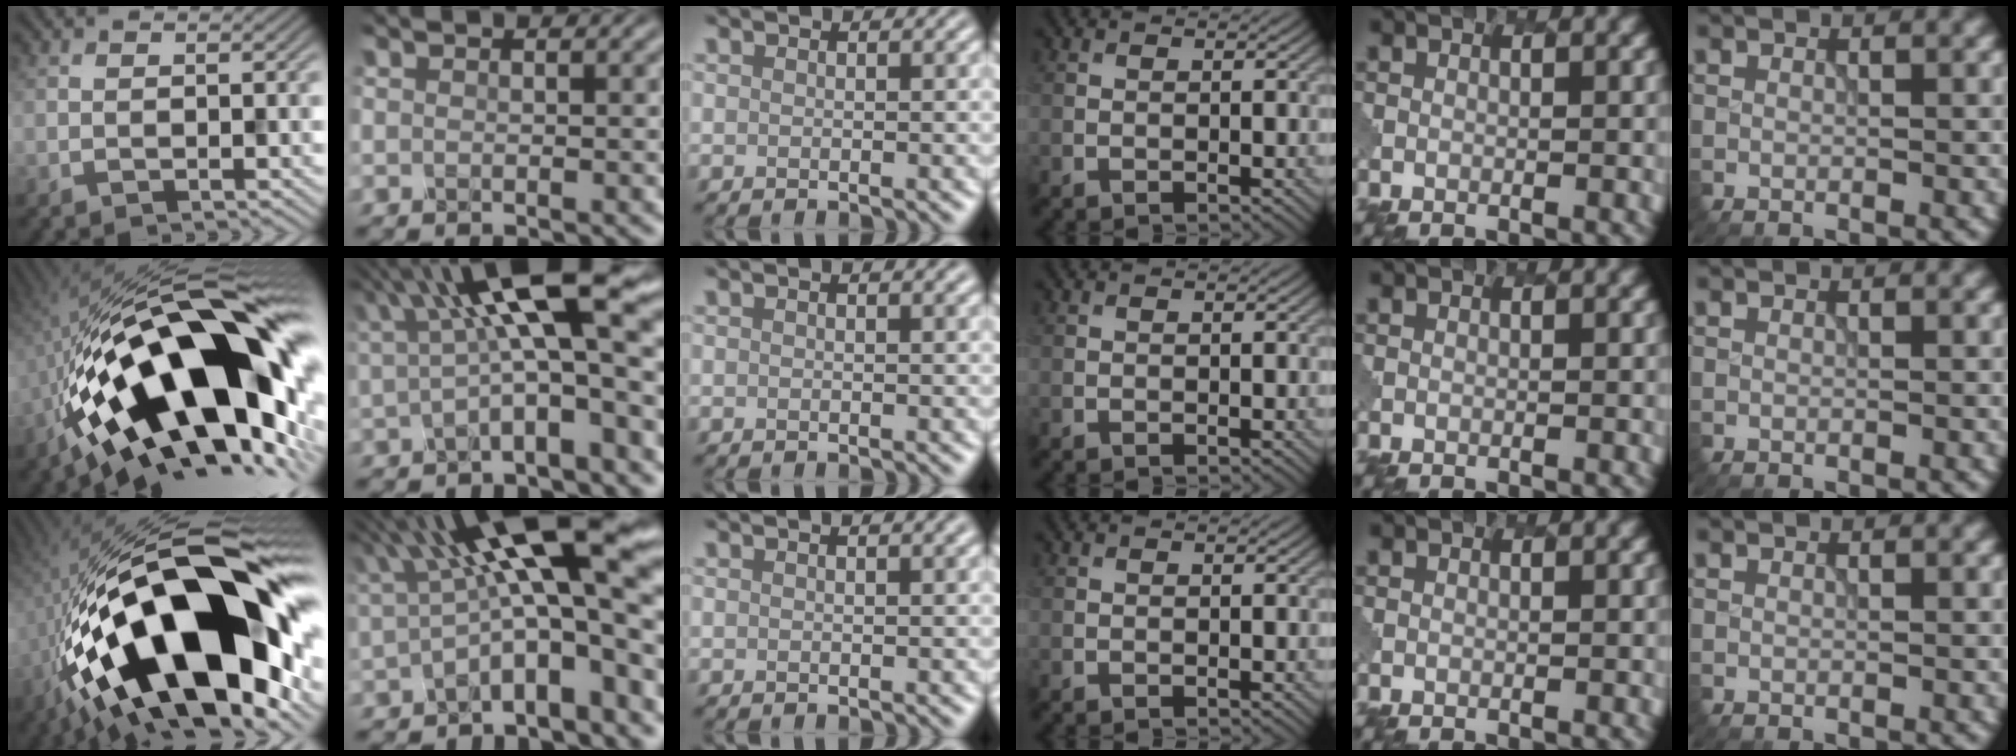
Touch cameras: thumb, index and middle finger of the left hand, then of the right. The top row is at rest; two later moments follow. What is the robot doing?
{"motion": "dispense", "object": "syringe"}